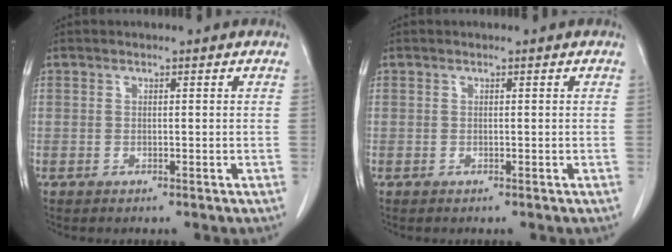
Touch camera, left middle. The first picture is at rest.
{"total": 0.0}